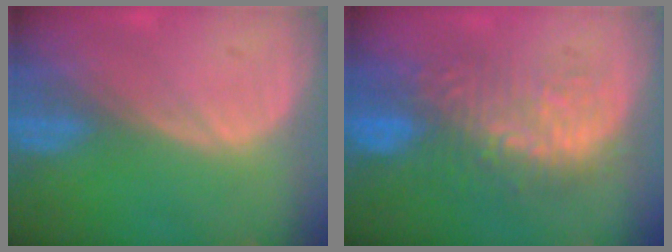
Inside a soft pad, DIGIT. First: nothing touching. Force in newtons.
{"total": 10.1, "press": 9.0, "slide": 4.5}